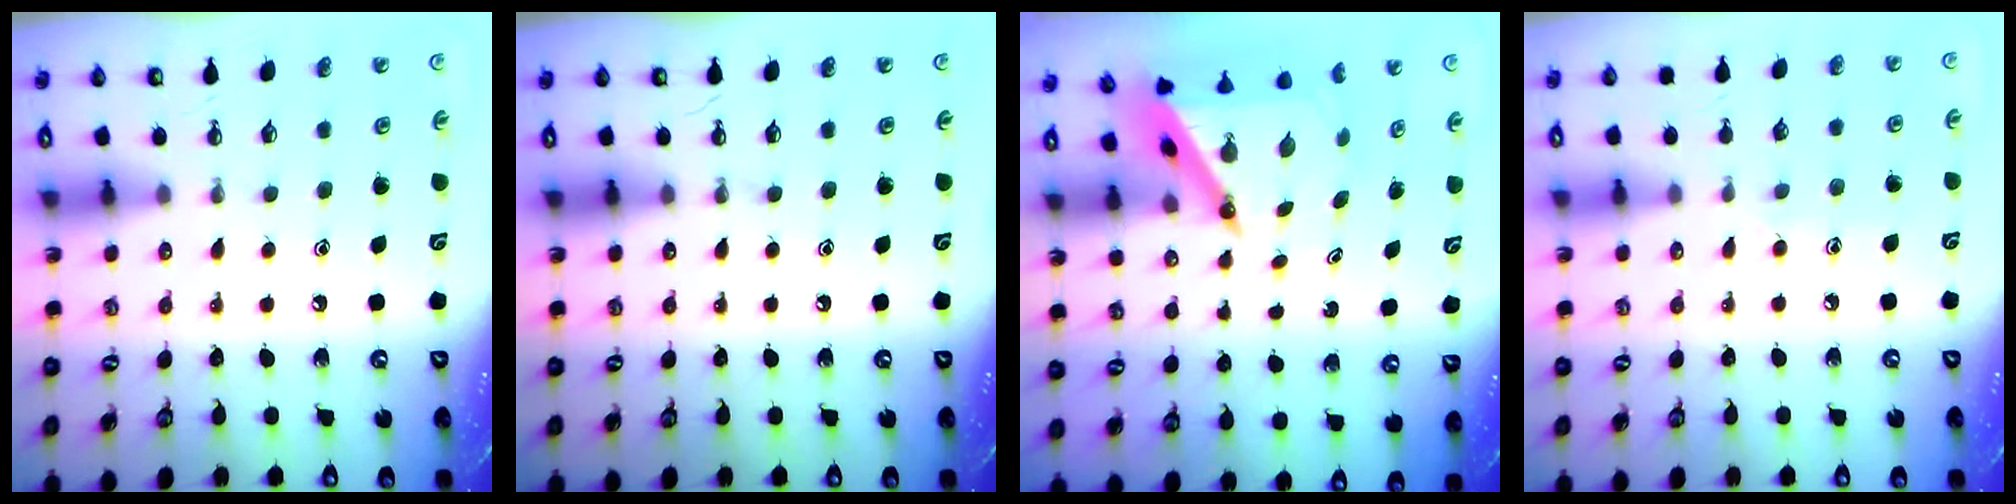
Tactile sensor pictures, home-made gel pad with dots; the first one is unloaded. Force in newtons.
{"total": 0.0}
{"total": 6.2, "press": 6.2, "slide": 0.7}
{"total": 4.6, "press": 4.6, "slide": 0.5}